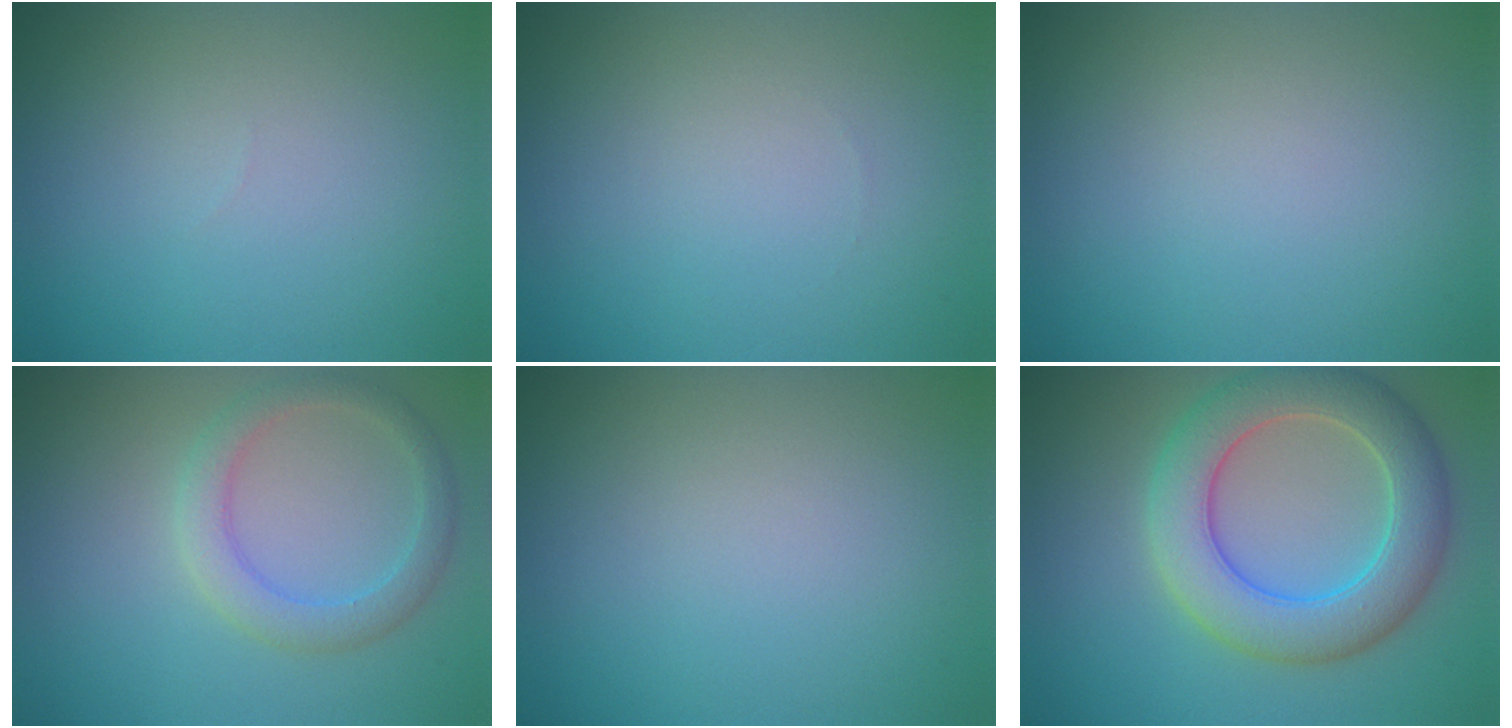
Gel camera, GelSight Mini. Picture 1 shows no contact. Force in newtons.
{"total": 0.0}
{"total": 0.0}
{"total": 2.9, "press": 2.9, "slide": 0.1}
{"total": 0.0}
{"total": 7.1, "press": 7.1, "slide": 0.3}